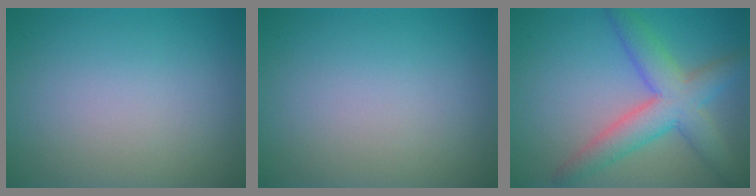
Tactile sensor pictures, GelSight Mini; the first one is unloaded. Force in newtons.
{"total": 0.0}
{"total": 6.0, "press": 6.0, "slide": 0.2}